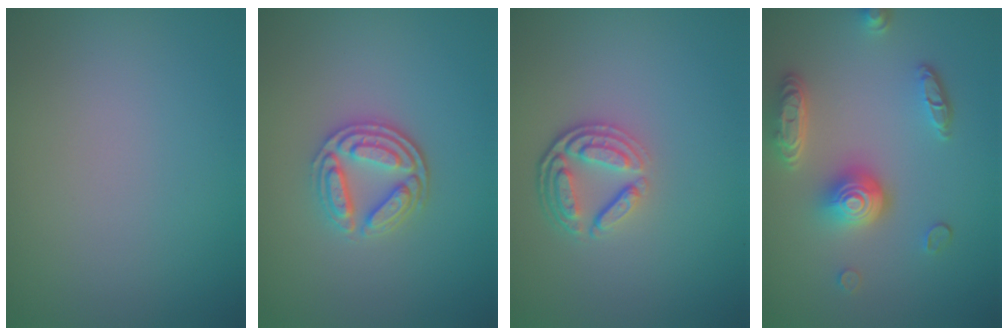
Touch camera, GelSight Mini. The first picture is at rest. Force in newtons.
{"total": 3.7, "press": 3.2, "slide": 1.8}
{"total": 3.8, "press": 2.8, "slide": 2.5}
{"total": 5.1, "press": 3.8, "slide": 3.4}